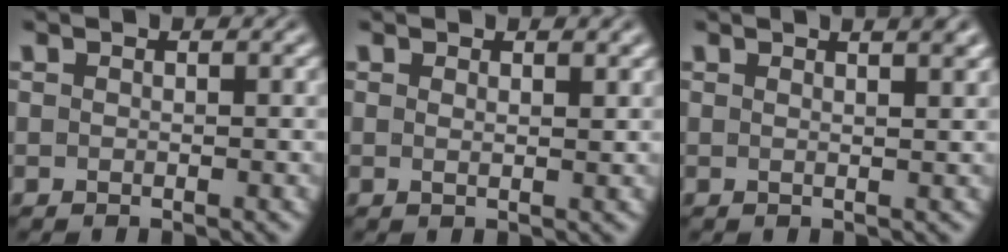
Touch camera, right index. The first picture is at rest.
{"total": 1.1, "force": [0.5, -0.8, 0.5], "torque": [-0.001, -0.010, 0.014]}
{"total": 2.4, "force": [1.4, -0.3, 2.0], "torque": [-0.018, -0.001, 0.023]}